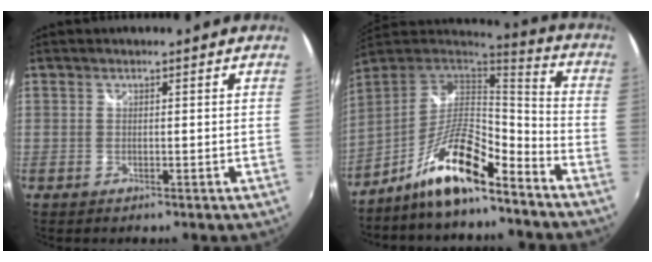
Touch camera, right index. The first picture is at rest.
{"total": 14.2, "force": [-9.6, 3.0, 10.0], "torque": [-0.198, -0.004, -0.178]}